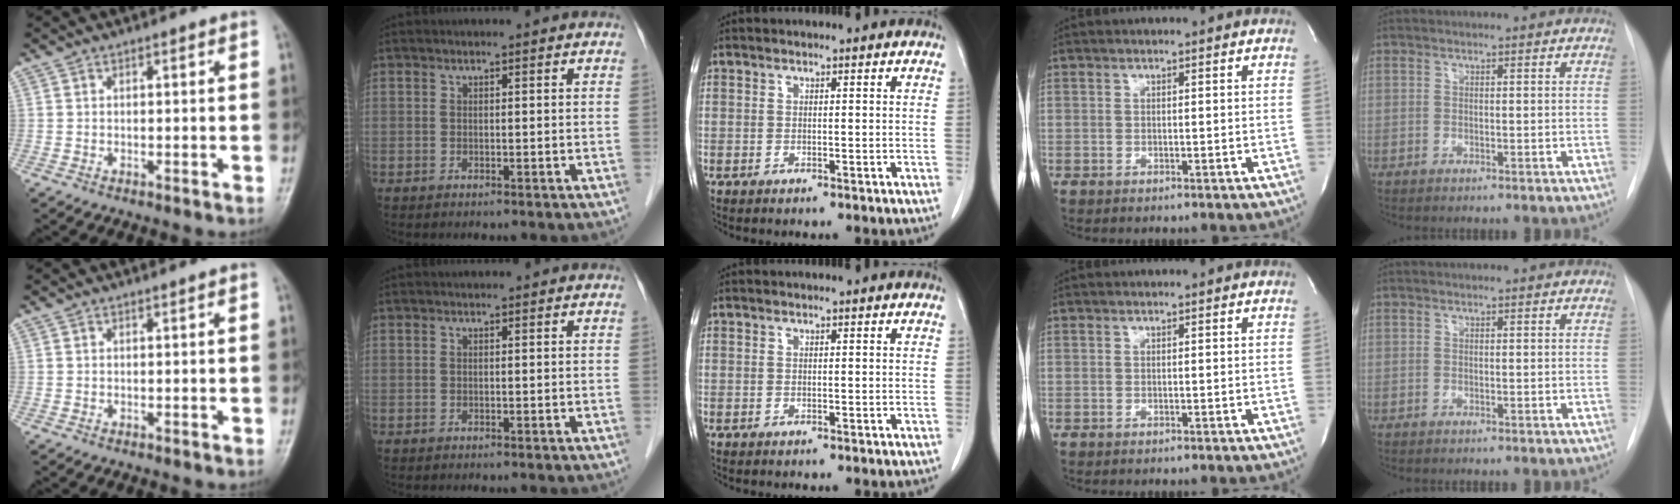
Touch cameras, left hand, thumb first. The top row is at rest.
{}